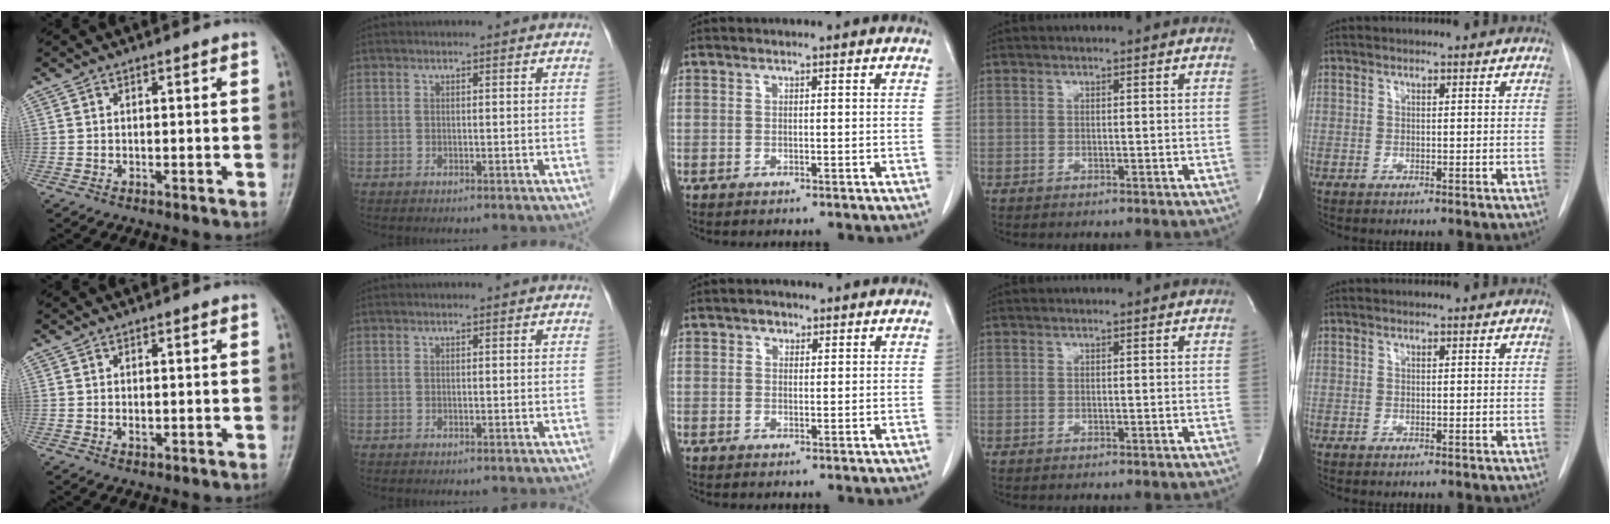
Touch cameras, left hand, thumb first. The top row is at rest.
{"thumb": {"total": 1.4, "force": [-0.1, 0.9, 1.1], "torque": [-0.013, 0.002, -0.002]}, "middle": {"total": 1.5, "force": [0.9, 1.1, 0.5], "torque": [-0.008, 0.001, 0.012]}}